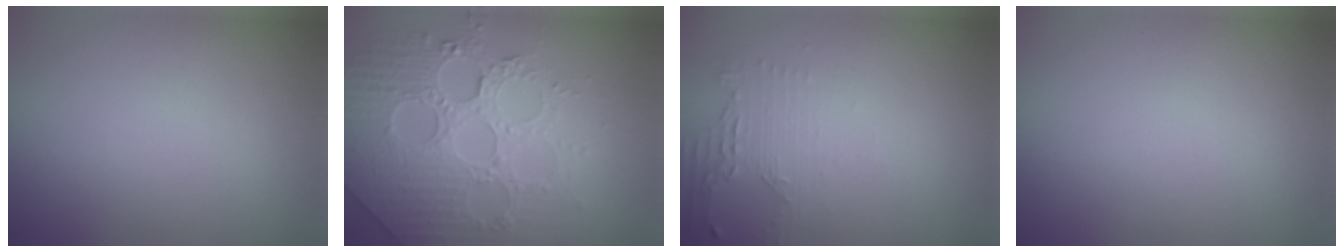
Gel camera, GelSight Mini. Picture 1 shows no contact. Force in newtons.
{"total": 7.9, "press": 6.0, "slide": 5.1}
{"total": 2.2, "press": 1.7, "slide": 1.4}
{"total": 0.0}